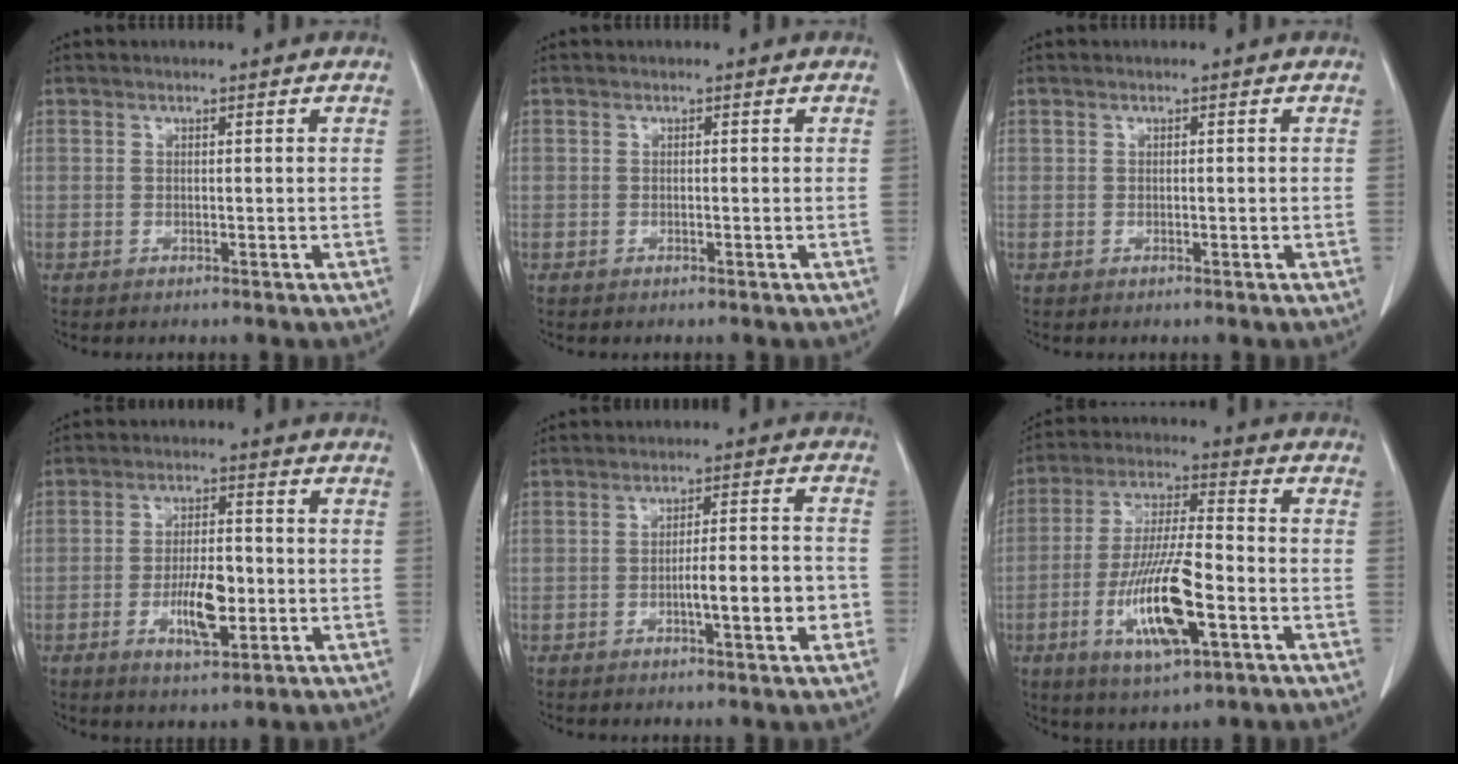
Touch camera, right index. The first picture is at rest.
{"total": 0.0}
{"total": 0.0}
{"total": 7.3, "force": [-2.0, 2.4, 6.6], "torque": [-0.122, -0.001, -0.030]}
{"total": 7.1, "force": [-2.3, 0.9, 6.7], "torque": [-0.100, 0.012, -0.031]}
{"total": 13.8, "force": [-4.7, 2.8, 12.7], "torque": [-0.250, -0.011, -0.081]}